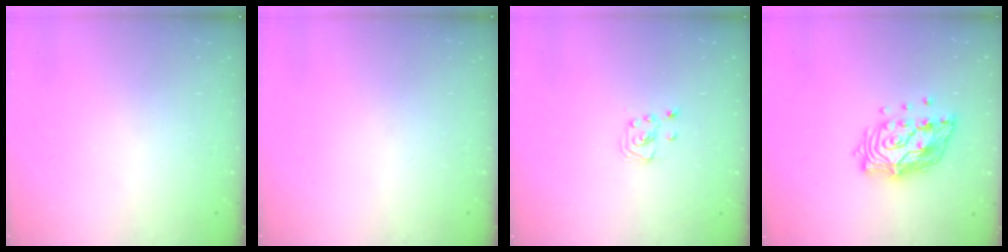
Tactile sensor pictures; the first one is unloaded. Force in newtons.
{"total": 0.0}
{"total": 2.0, "press": 2.0, "slide": 0.2}
{"total": 14.3, "press": 14.1, "slide": 2.0}